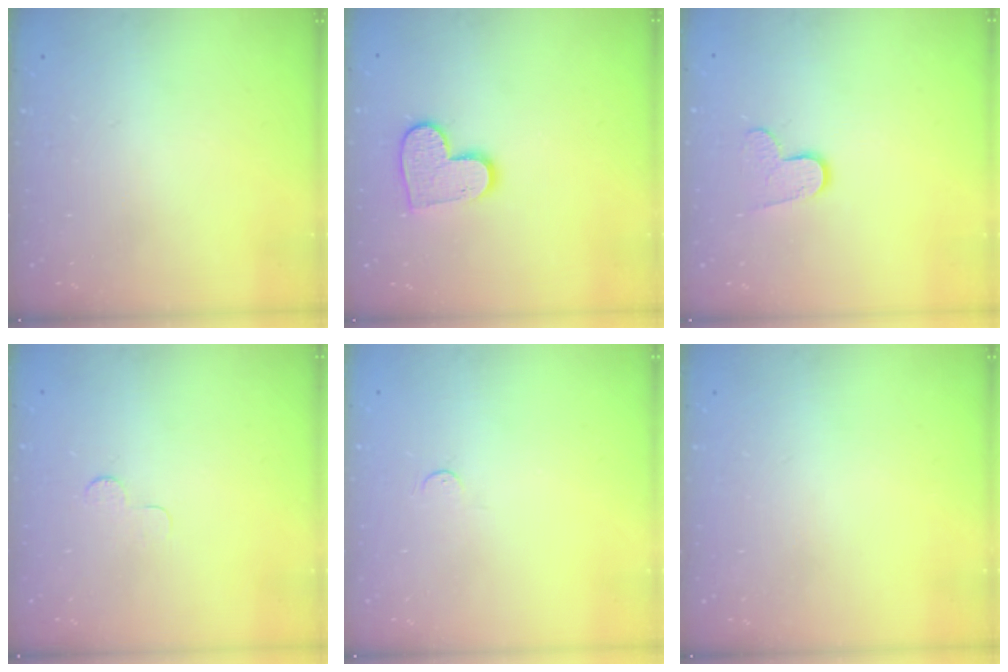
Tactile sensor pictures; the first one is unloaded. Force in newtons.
{"total": 10.1, "press": 10.0, "slide": 0.6}
{"total": 7.1, "press": 7.1, "slide": 0.5}
{"total": 3.0, "press": 2.9, "slide": 0.3}
{"total": 3.4, "press": 3.4, "slide": 0.4}
{"total": 0.0}